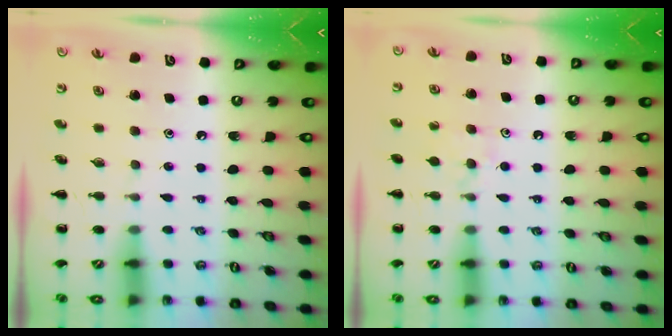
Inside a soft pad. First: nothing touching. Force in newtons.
{"total": 4.8, "press": 4.5, "slide": 1.7}